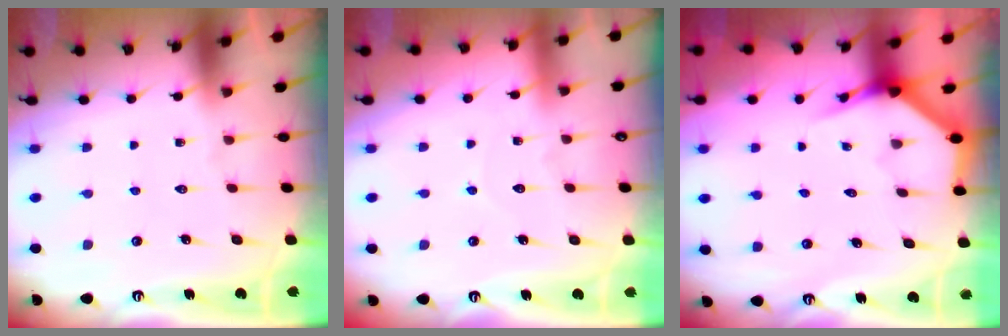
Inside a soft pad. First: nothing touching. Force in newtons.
{"total": 3.2, "press": 3.2, "slide": 0.3}
{"total": 3.8, "press": 3.8, "slide": 0.2}